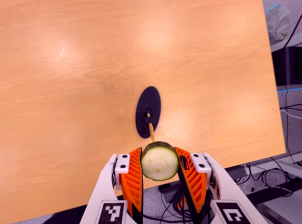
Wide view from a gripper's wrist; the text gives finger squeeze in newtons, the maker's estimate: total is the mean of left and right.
{"total": 11.3, "left": 10.5, "right": 12.0}